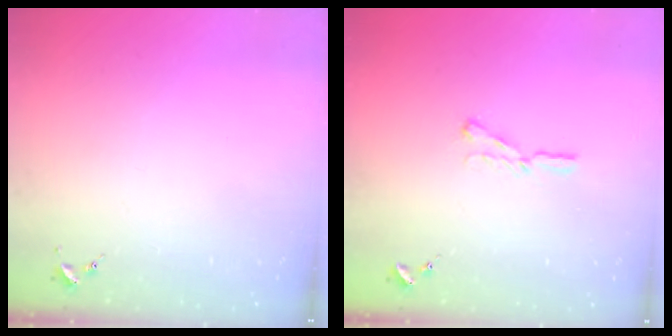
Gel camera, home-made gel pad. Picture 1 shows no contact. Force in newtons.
{"total": 4.7, "press": 4.6, "slide": 0.6}